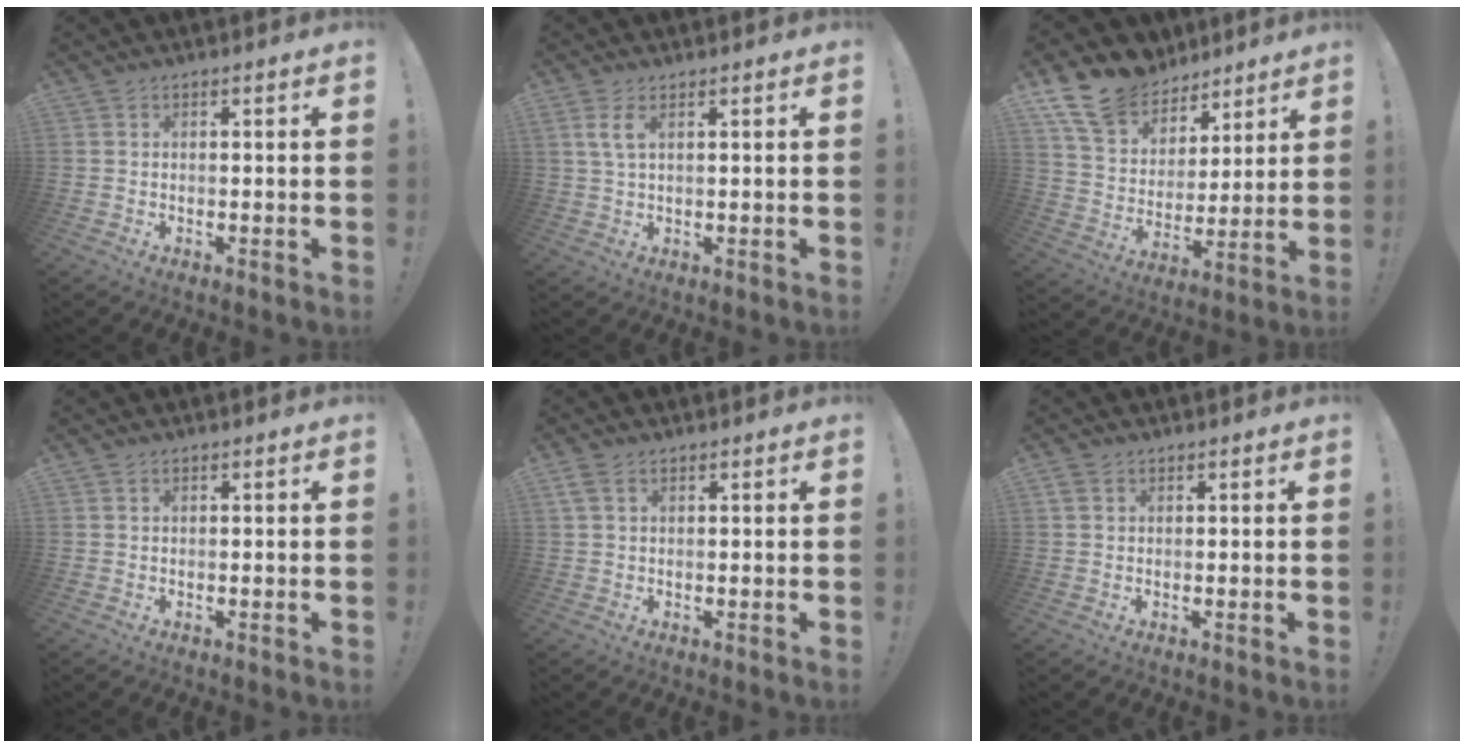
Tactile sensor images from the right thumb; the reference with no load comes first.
{"total": 4.2, "force": [1.9, 1.4, 3.4], "torque": [-0.061, 0.001, 0.034]}
{"total": 16.1, "force": [12.3, 9.3, 4.8], "torque": [-0.095, -0.090, 0.237]}
{"total": 0.7, "force": [0.5, 0.4, 0.1], "torque": [0.005, -0.002, 0.009]}
{"total": 3.4, "force": [1.7, 1.9, 2.2], "torque": [-0.047, 0.005, 0.035]}
{"total": 2.1, "force": [1.4, 1.4, 0.9], "torque": [-0.011, -0.001, 0.025]}